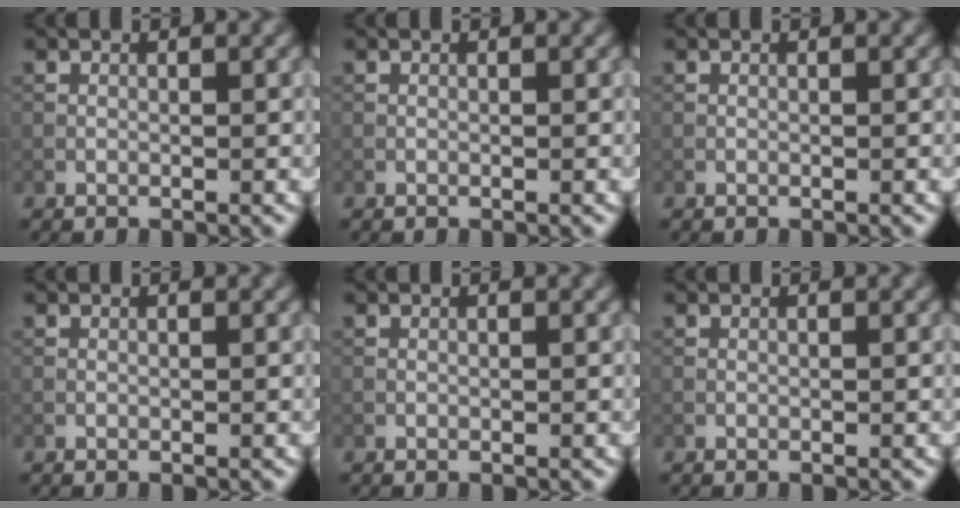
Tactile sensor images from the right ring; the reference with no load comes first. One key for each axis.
{"total": 0.0}
{"total": 0.0}
{"total": 0.0}
{"total": 0.0}
{"total": 0.0}